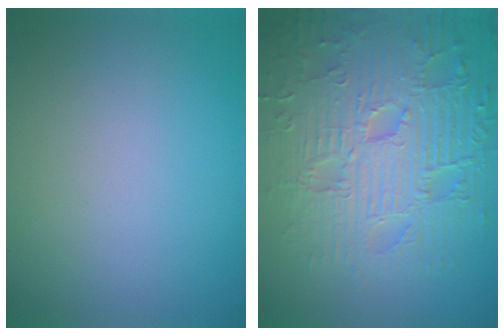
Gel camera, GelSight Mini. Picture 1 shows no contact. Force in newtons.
{"total": 9.4, "press": 6.6, "slide": 6.7}